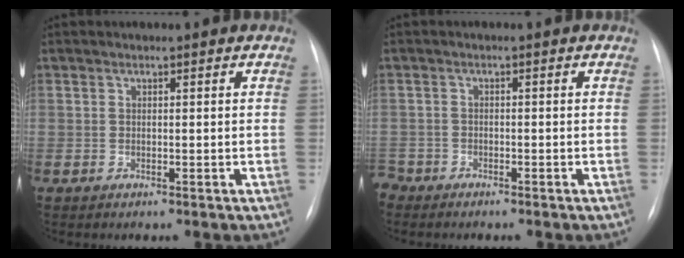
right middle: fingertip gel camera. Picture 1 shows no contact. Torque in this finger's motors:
{"motor_torque": [0.56, -0.53, 0.08, 0.00]}